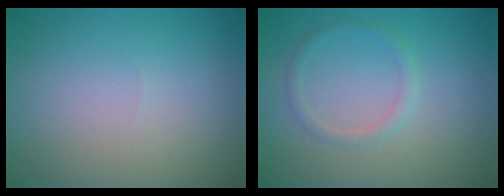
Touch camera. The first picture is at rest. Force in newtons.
{"total": 1.2, "press": 1.2, "slide": 0.0}